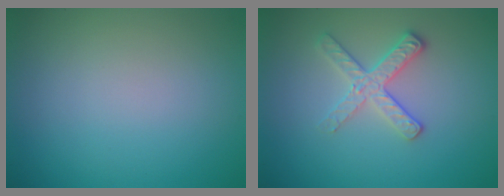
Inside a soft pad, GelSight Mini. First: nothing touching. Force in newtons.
{"total": 2.7, "press": 2.5, "slide": 1.1}